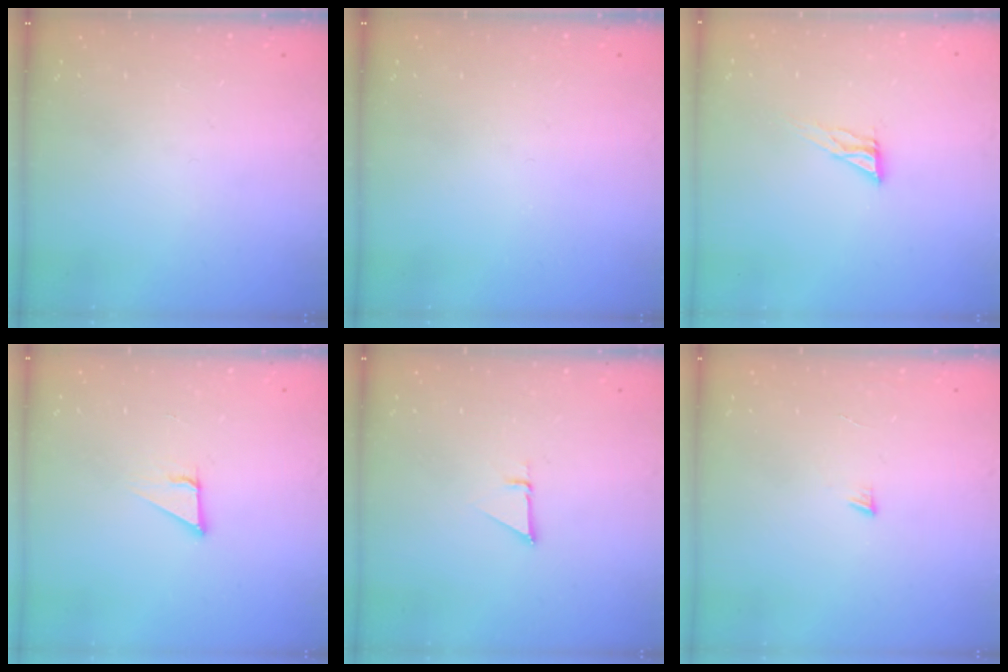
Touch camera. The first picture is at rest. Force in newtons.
{"total": 0.0}
{"total": 6.9, "press": 6.8, "slide": 0.5}
{"total": 3.5, "press": 3.5, "slide": 0.2}
{"total": 1.4, "press": 1.4, "slide": 0.0}
{"total": 3.0, "press": 3.0, "slide": 0.3}